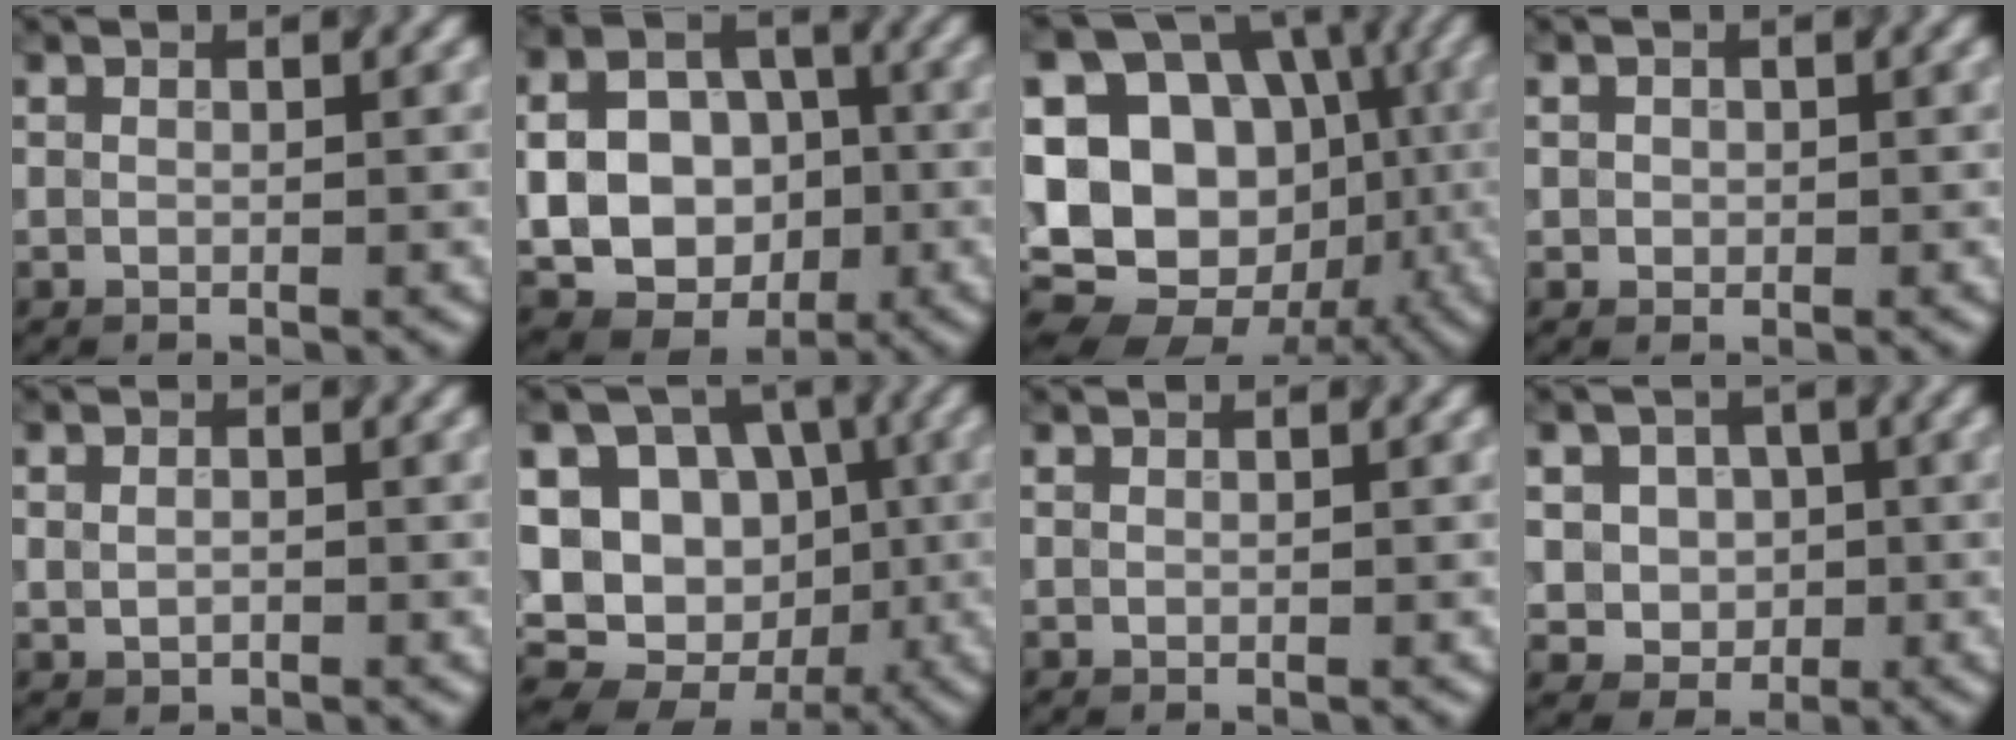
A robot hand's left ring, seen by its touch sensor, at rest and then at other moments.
{"total": 10.9, "force": [-1.1, 9.0, 6.1], "torque": [-0.092, -0.008, -0.029]}
{"total": 16.4, "force": [-1.7, 13.5, 9.2], "torque": [-0.157, 0.004, -0.039]}
{"total": 0.8, "force": [0.1, 0.7, 0.1], "torque": [0.005, -0.003, 0.000]}
{"total": 1.1, "force": [-0.1, 0.9, 0.7], "torque": [-0.011, -0.002, -0.002]}
{"total": 14.6, "force": [-1.2, 12.9, 6.6], "torque": [-0.115, 0.018, -0.031]}
{"total": 0.0}
{"total": 4.6, "force": [0.6, 4.1, 1.9], "torque": [-0.018, 0.010, 0.001]}